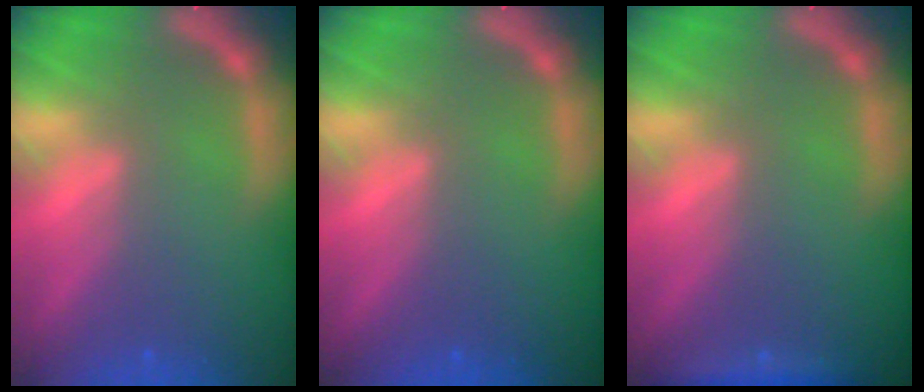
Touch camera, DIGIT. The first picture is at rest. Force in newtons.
{"total": 0.0}
{"total": 1.9}